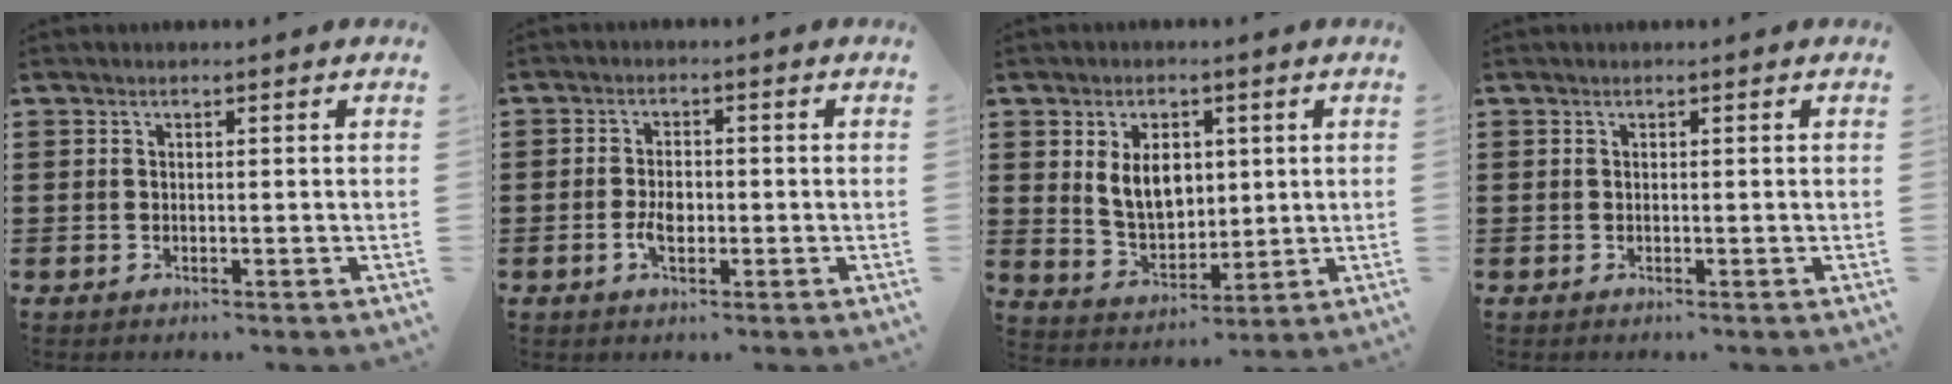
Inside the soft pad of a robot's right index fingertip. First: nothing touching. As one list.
[{"total": 3.0, "force": [-0.7, 1.7, 2.4], "torque": [-0.051, 0.001, -0.015]}, {"total": 7.1, "force": [1.7, 4.8, 5.0], "torque": [-0.094, 0.009, 0.028]}, {"total": 0.0}]